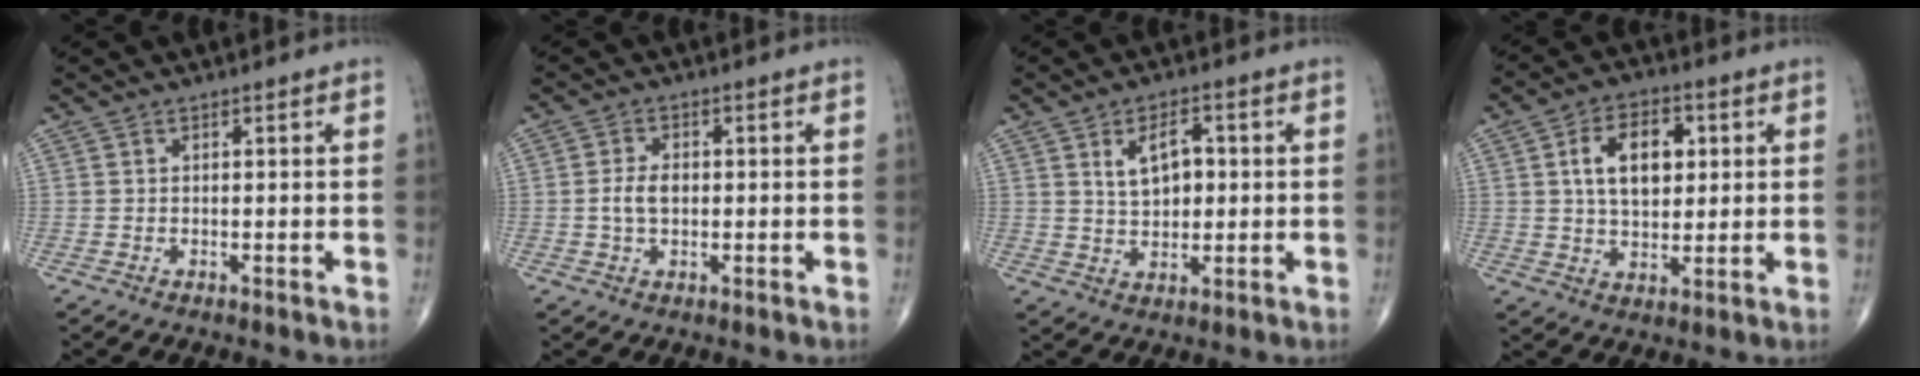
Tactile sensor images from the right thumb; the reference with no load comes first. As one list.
[{"total": 4.0, "force": [-0.2, 2.5, 3.1], "torque": [-0.062, 0.007, -0.005]}, {"total": 6.9, "force": [1.5, 4.0, 5.4], "torque": [-0.075, 0.001, 0.028]}, {"total": 11.0, "force": [2.5, 6.8, 8.3], "torque": [-0.114, 0.001, 0.042]}]